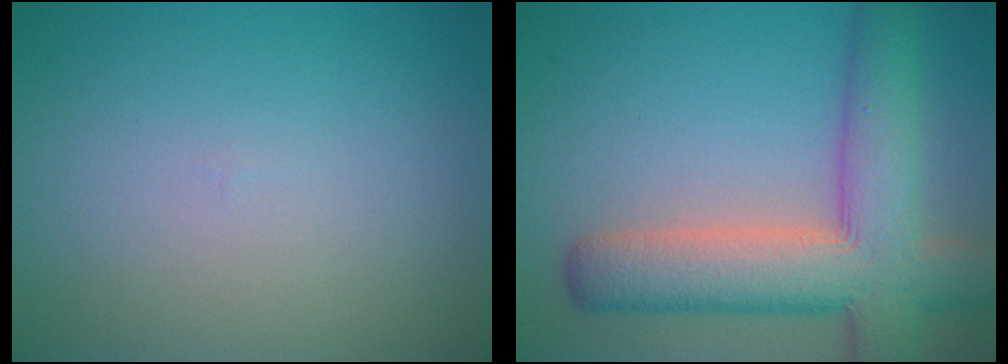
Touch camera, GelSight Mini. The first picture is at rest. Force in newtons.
{"total": 9.4, "press": 9.4, "slide": 0.5}